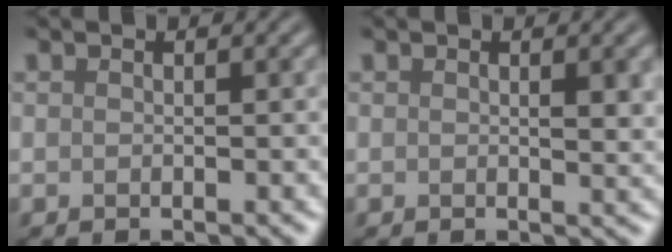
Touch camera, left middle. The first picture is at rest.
{"total": 2.1, "force": [0.2, 0.8, 2.0], "torque": [-0.029, -0.001, 0.001]}